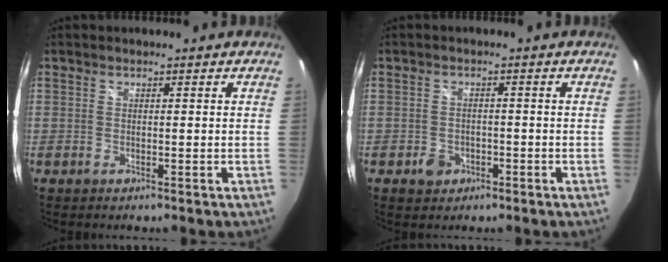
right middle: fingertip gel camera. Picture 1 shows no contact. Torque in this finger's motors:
{"motor_torque": [0.32, -0.42, 0.02, 0.04]}